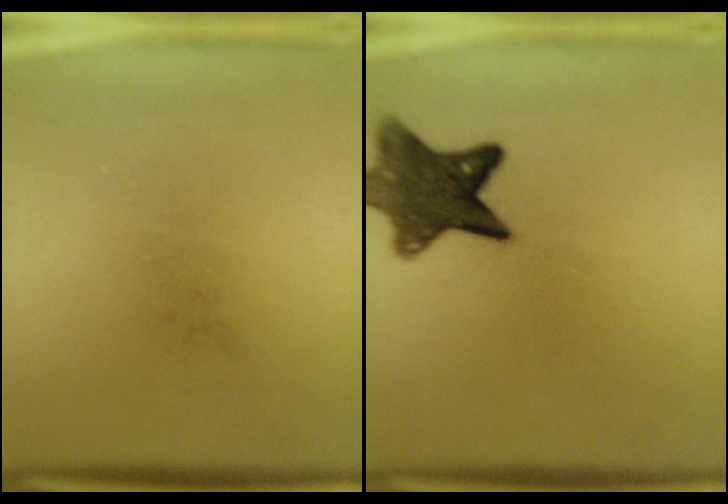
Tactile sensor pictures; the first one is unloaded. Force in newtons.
{"total": 10.8}